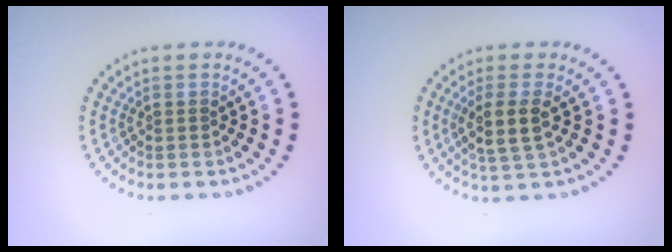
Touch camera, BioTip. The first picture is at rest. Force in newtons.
{"total": 2.9, "press": 2.6, "slide": 1.4}